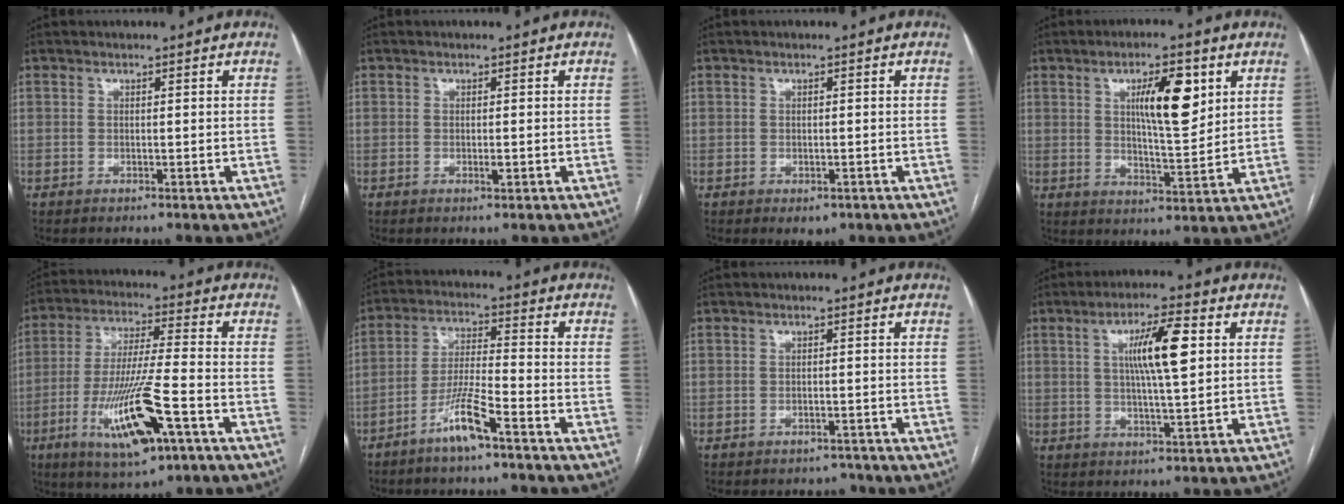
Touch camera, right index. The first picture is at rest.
{"total": 0.8, "force": [-0.2, 0.2, 0.8], "torque": [-0.013, -0.002, -0.003]}
{"total": 2.2, "force": [-1.1, 1.5, 1.2], "torque": [-0.008, 0.000, -0.004]}
{"total": 9.5, "force": [3.5, 2.2, 8.5], "torque": [-0.140, 0.001, 0.060]}
{"total": 15.2, "force": [-6.3, 1.8, 13.7], "torque": [-0.273, -0.022, -0.106]}
{"total": 7.6, "force": [-4.9, 0.3, 5.7], "torque": [-0.118, -0.003, -0.095]}
{"total": 2.0, "force": [-1.7, 1.0, -0.1], "torque": [-0.002, 0.001, -0.021]}
{"total": 8.9, "force": [2.1, 0.9, 8.6], "torque": [-0.153, 0.006, 0.037]}